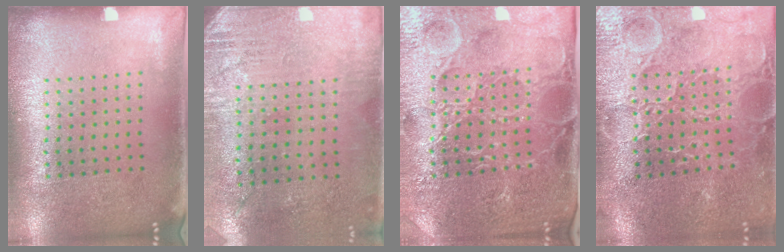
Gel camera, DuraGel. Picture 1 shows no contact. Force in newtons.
{"total": 2.8, "press": 2.5, "slide": 1.3}
{"total": 4.8, "press": 4.5, "slide": 1.7}
{"total": 3.6, "press": 3.5, "slide": 0.8}